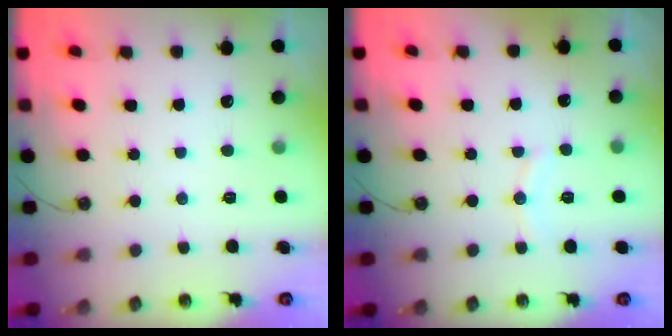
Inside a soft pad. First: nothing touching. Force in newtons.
{"total": 6.4, "press": 6.4, "slide": 0.4}